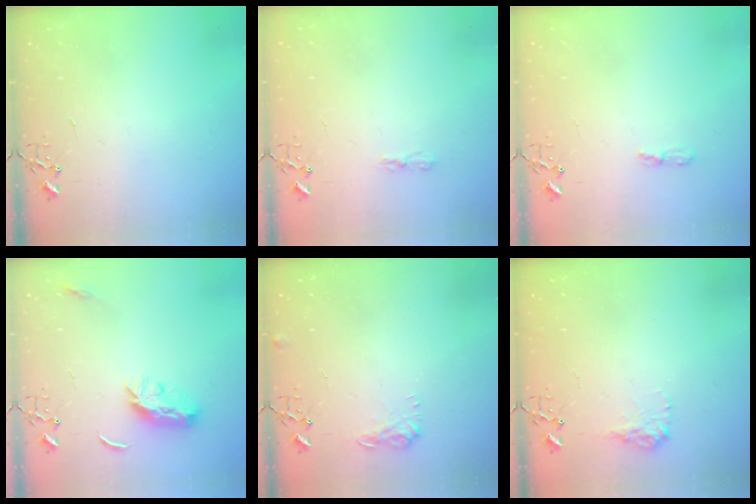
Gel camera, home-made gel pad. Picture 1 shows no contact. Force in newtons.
{"total": 3.1, "press": 3.1, "slide": 0.6}
{"total": 4.7, "press": 4.7, "slide": 0.7}
{"total": 9.9, "press": 9.9, "slide": 0.3}
{"total": 7.6, "press": 7.6, "slide": 0.3}
{"total": 9.6, "press": 9.6, "slide": 0.3}